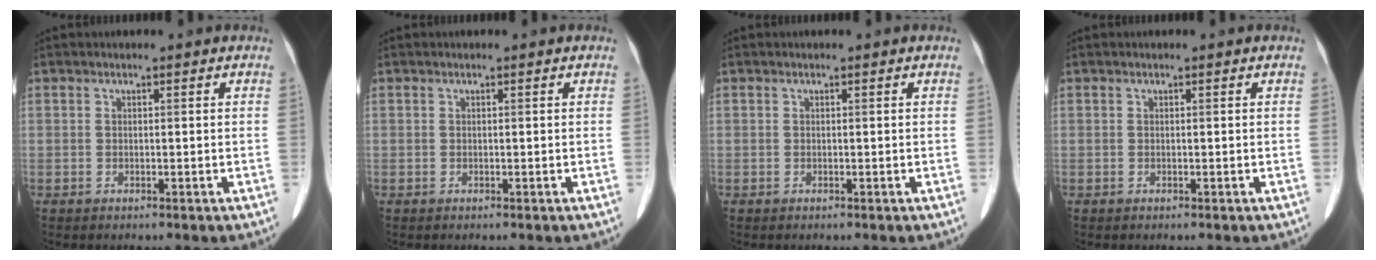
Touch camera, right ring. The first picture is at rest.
{"total": 0.0}
{"total": 0.0}
{"total": 0.0}